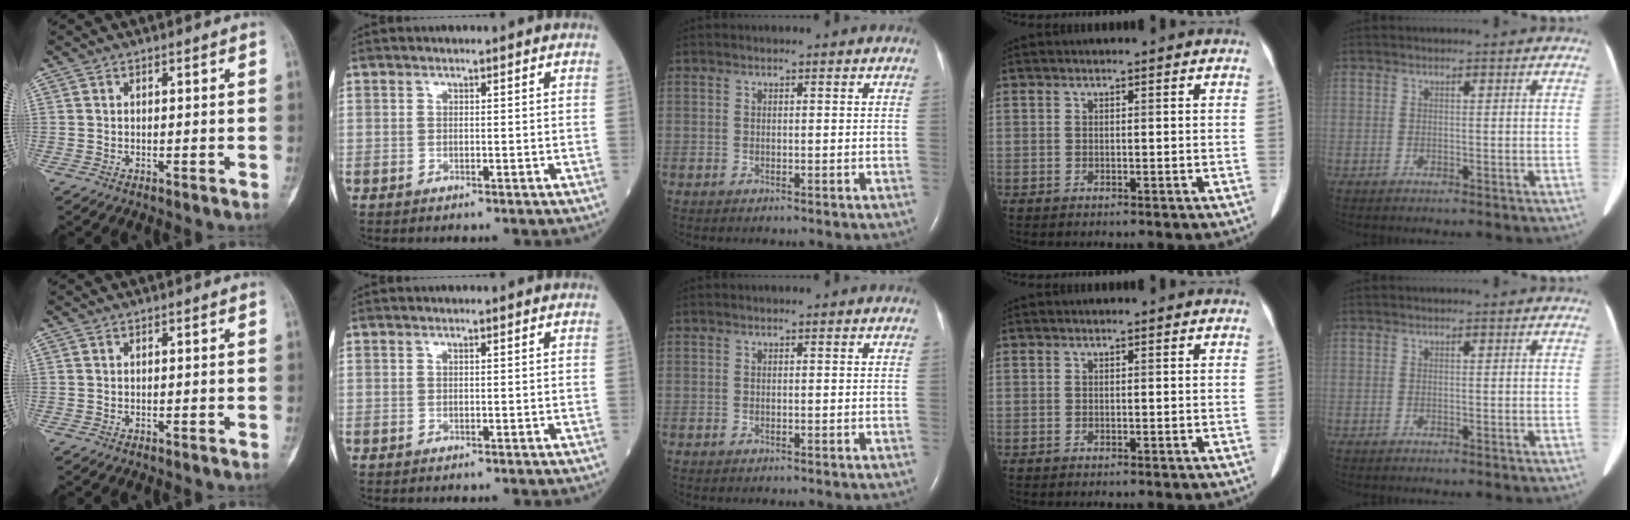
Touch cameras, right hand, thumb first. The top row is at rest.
{}